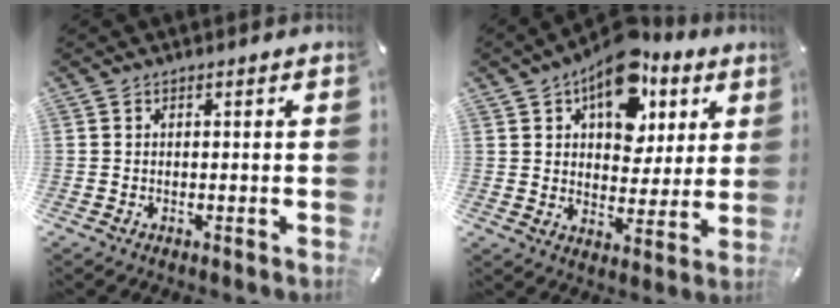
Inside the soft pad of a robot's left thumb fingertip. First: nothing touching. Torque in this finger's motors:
{"motor_torque": [2.54, 2.47, 1.44, -1.33, 0.36]}